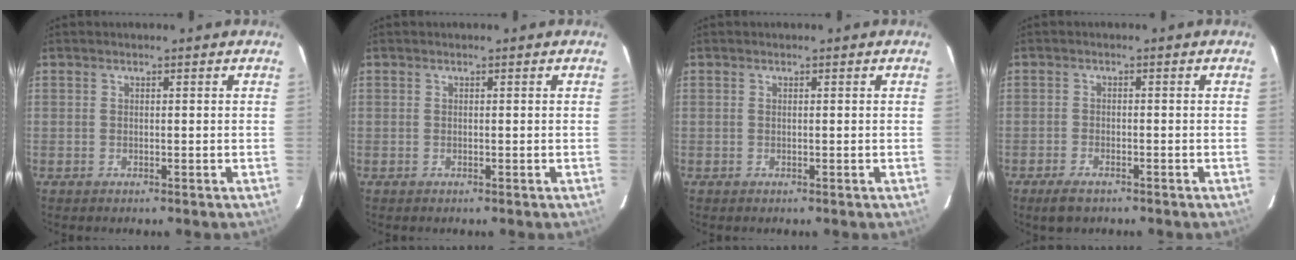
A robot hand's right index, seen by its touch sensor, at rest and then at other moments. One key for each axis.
{"total": 0.0}
{"total": 0.0}
{"total": 3.5, "fx": -2.6, "fy": 1.5, "fz": 1.8, "tx": -0.048, "ty": -0.007, "tz": -0.047}